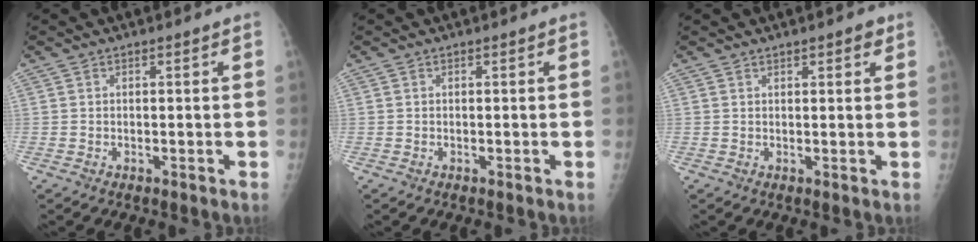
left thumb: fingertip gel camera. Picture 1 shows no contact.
{"total": 0.0}
{"total": 2.4, "force": [1.6, 0.9, 1.6], "torque": [-0.012, -0.006, 0.020]}